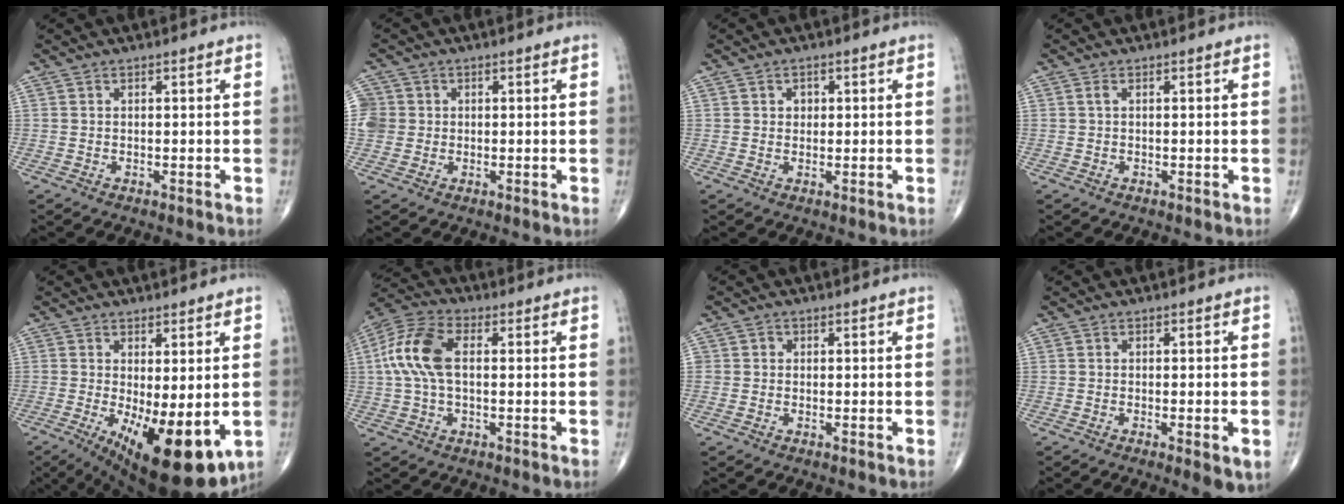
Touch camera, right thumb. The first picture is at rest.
{"total": 6.0, "force": [0.6, 5.8, 1.3], "torque": [-0.017, 0.016, 0.012]}
{"total": 1.8, "force": [0.5, 1.5, 0.8], "torque": [-0.002, 0.000, 0.005]}
{"total": 0.6, "force": [0.2, 0.3, 0.5], "torque": [-0.013, 0.002, 0.002]}
{"total": 15.5, "force": [-3.9, 5.6, 13.9], "torque": [-0.192, -0.030, -0.039]}
{"total": 11.3, "force": [1.1, 6.1, 9.4], "torque": [-0.213, 0.028, 0.013]}
{"total": 1.2, "force": [0.0, 1.2, 0.3], "torque": [0.005, 0.004, -0.003]}
{"total": 4.6, "force": [-1.6, 1.1, 4.2], "torque": [-0.060, -0.005, -0.020]}